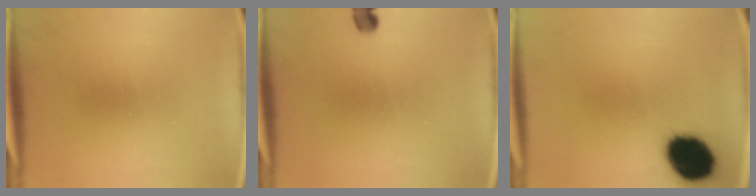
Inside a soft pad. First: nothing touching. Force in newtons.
{"total": 2.0}
{"total": 15.6}